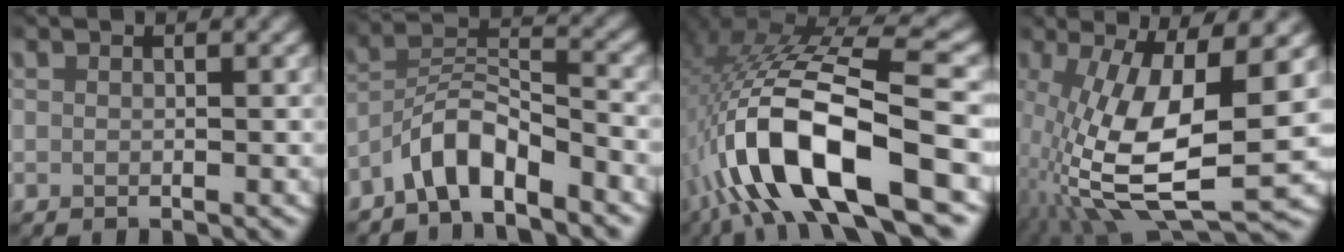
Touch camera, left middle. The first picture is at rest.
{"total": 5.0, "force": [-3.8, 2.0, 2.6], "torque": [-0.044, 0.008, -0.076]}
{"total": 12.6, "force": [-1.7, 4.7, 11.5], "torque": [-0.228, 0.005, -0.021]}
{"total": 12.2, "force": [-1.2, 5.4, 10.9], "torque": [-0.207, -0.035, 0.005]}